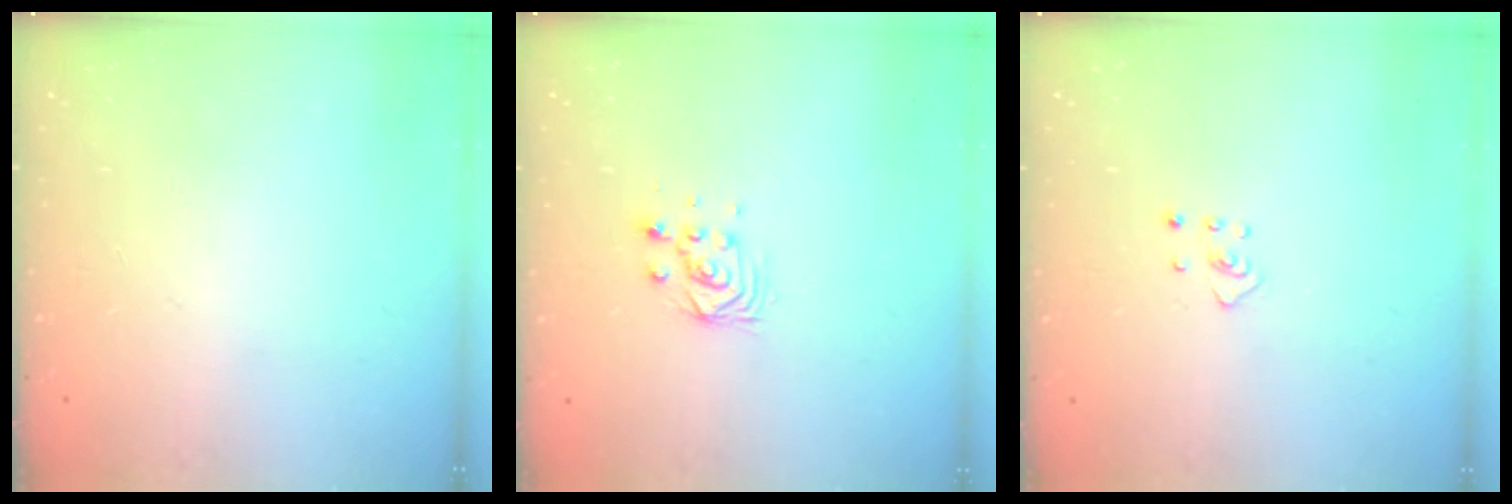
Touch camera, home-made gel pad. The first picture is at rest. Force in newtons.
{"total": 3.8, "press": 3.7, "slide": 0.6}
{"total": 2.4, "press": 2.3, "slide": 0.4}